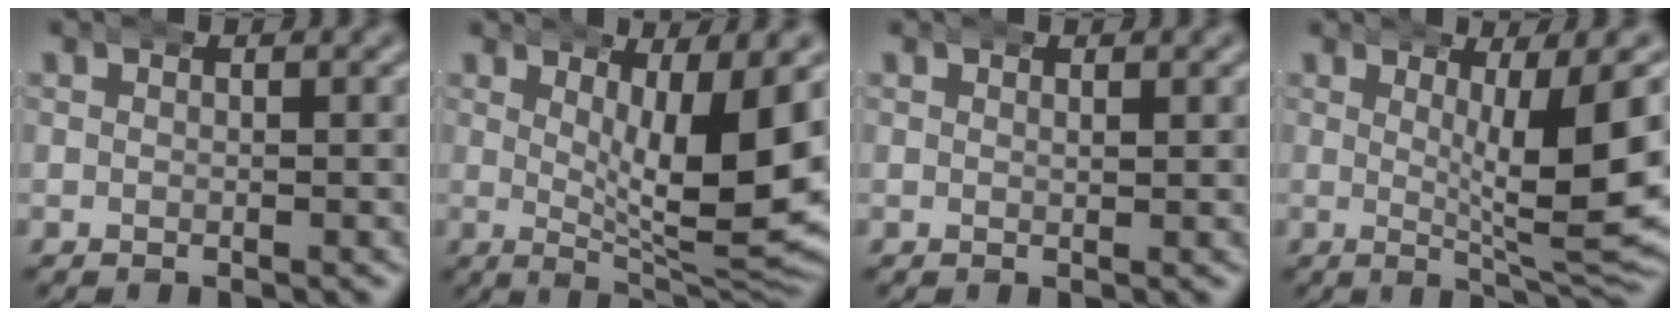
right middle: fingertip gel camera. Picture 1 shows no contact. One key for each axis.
{"total": 11.7, "fx": 1.5, "fy": 3.7, "fz": 11.0, "tx": -0.147, "ty": -0.019, "tz": 0.041}
{"total": 0.5, "fx": 0.4, "fy": 0.1, "fz": 0.3, "tx": -0.002, "ty": -0.003, "tz": 0.006}
{"total": 10.2, "fx": 1.1, "fy": 2.5, "fz": 9.8, "tx": -0.122, "ty": -0.005, "tz": 0.026}